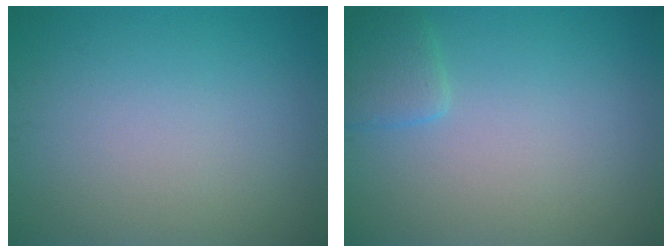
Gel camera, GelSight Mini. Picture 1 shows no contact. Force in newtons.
{"total": 1.7, "press": 1.7, "slide": 0.1}